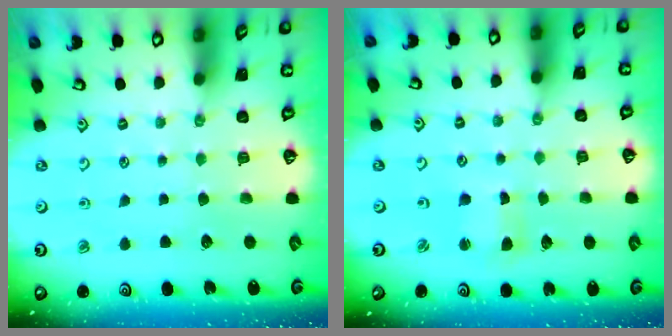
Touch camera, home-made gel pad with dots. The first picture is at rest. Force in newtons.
{"total": 2.7, "press": 2.7, "slide": 0.3}